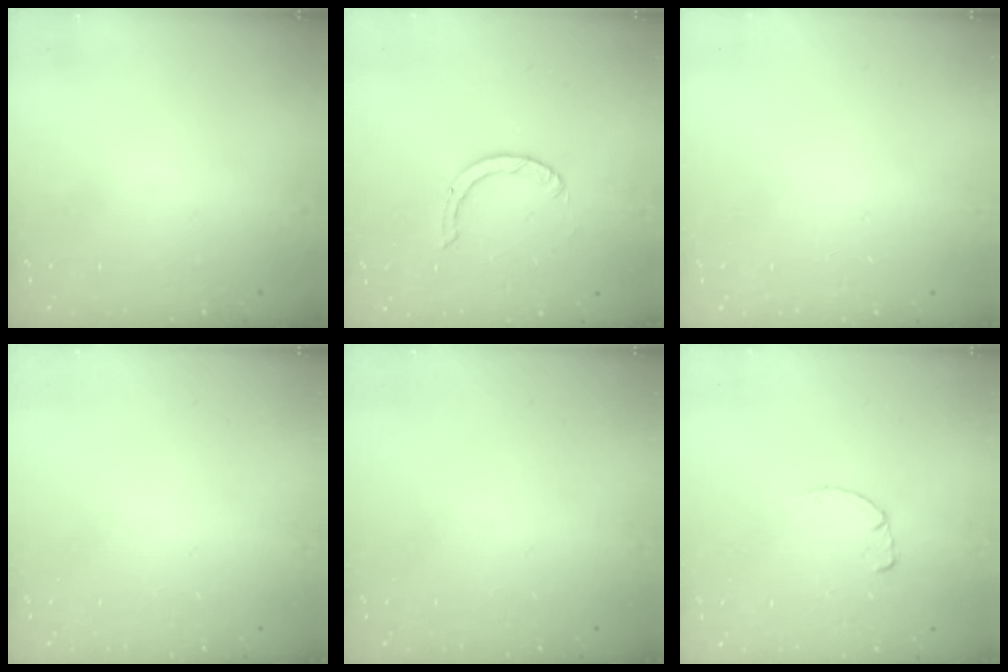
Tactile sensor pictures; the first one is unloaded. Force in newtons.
{"total": 0.9, "press": 0.9, "slide": 0.1}
{"total": 2.6, "press": 2.6, "slide": 0.2}
{"total": 0.0}
{"total": 0.0}
{"total": 0.7, "press": 0.6, "slide": 0.2}